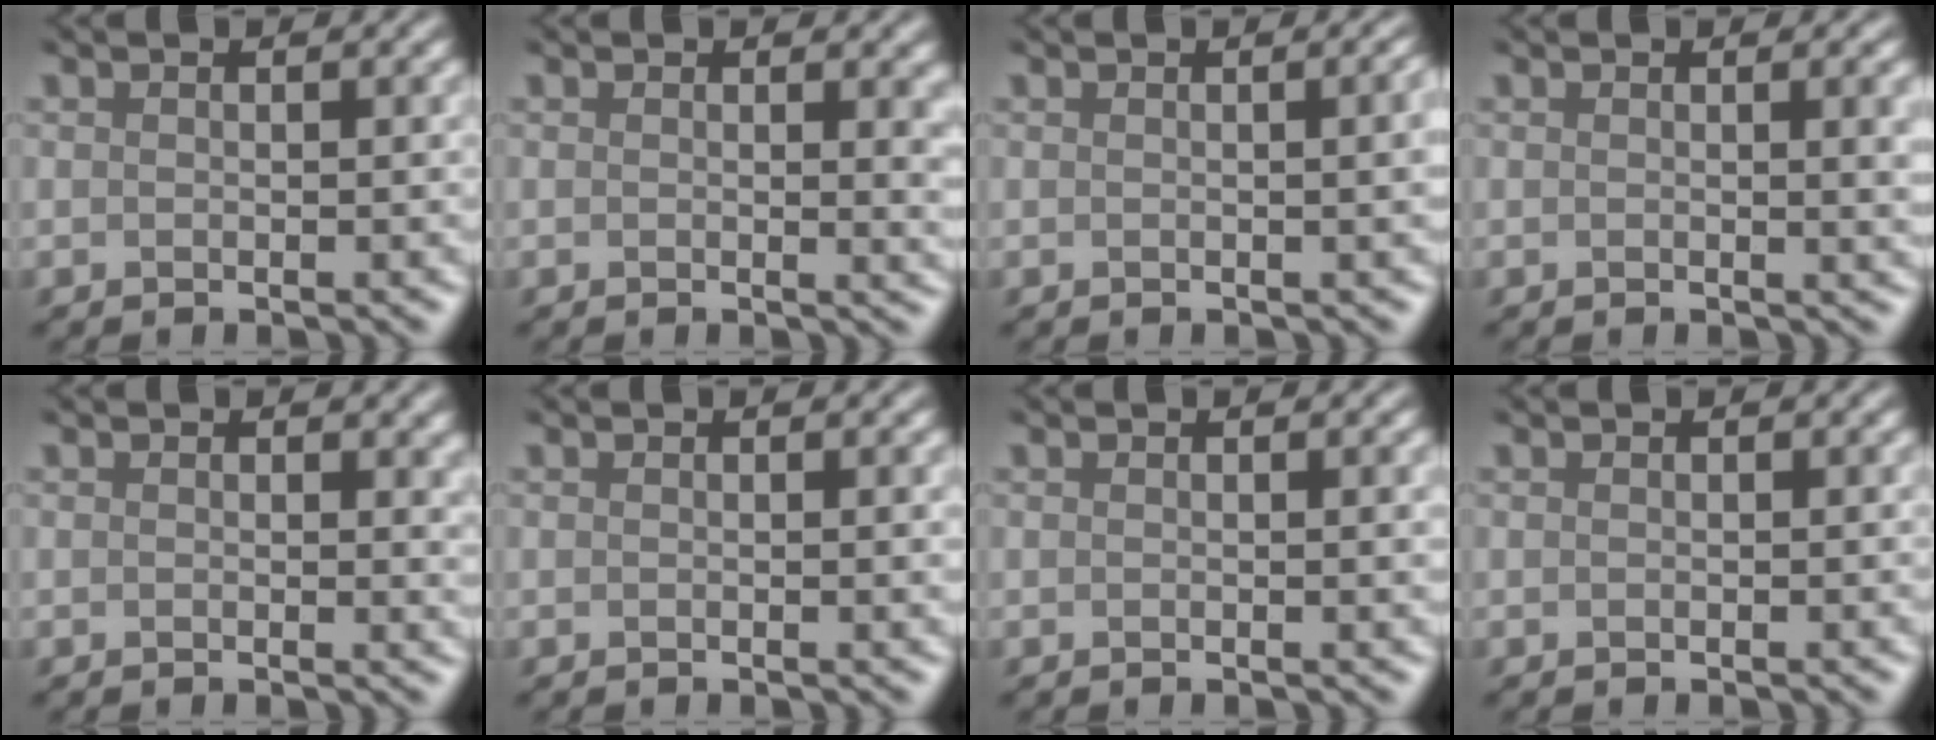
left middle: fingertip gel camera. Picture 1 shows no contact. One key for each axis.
{"total": 2.1, "fx": 0.5, "fy": 0.9, "fz": 1.9, "tx": -0.018, "ty": -0.003, "tz": 0.002}
{"total": 4.0, "fx": 0.3, "fy": 2.3, "fz": 3.3, "tx": 0.001, "ty": 0.011, "tz": -0.020}
{"total": 3.0, "fx": 0.5, "fy": 1.3, "fz": 2.6, "tx": -0.018, "ty": 0.003, "tz": -0.003}
{"total": 0.7, "fx": 0.5, "fy": 0.2, "fz": 0.5, "tx": -0.010, "ty": -0.003, "tz": 0.005}
{"total": 0.7, "fx": 0.2, "fy": 0.3, "fz": 0.5, "tx": 0.000, "ty": -0.004, "tz": -0.002}
{"total": 1.0, "fx": 0.3, "fy": 0.5, "fz": 0.9, "tx": 0.001, "ty": -0.003, "tz": -0.003}
{"total": 0.0}